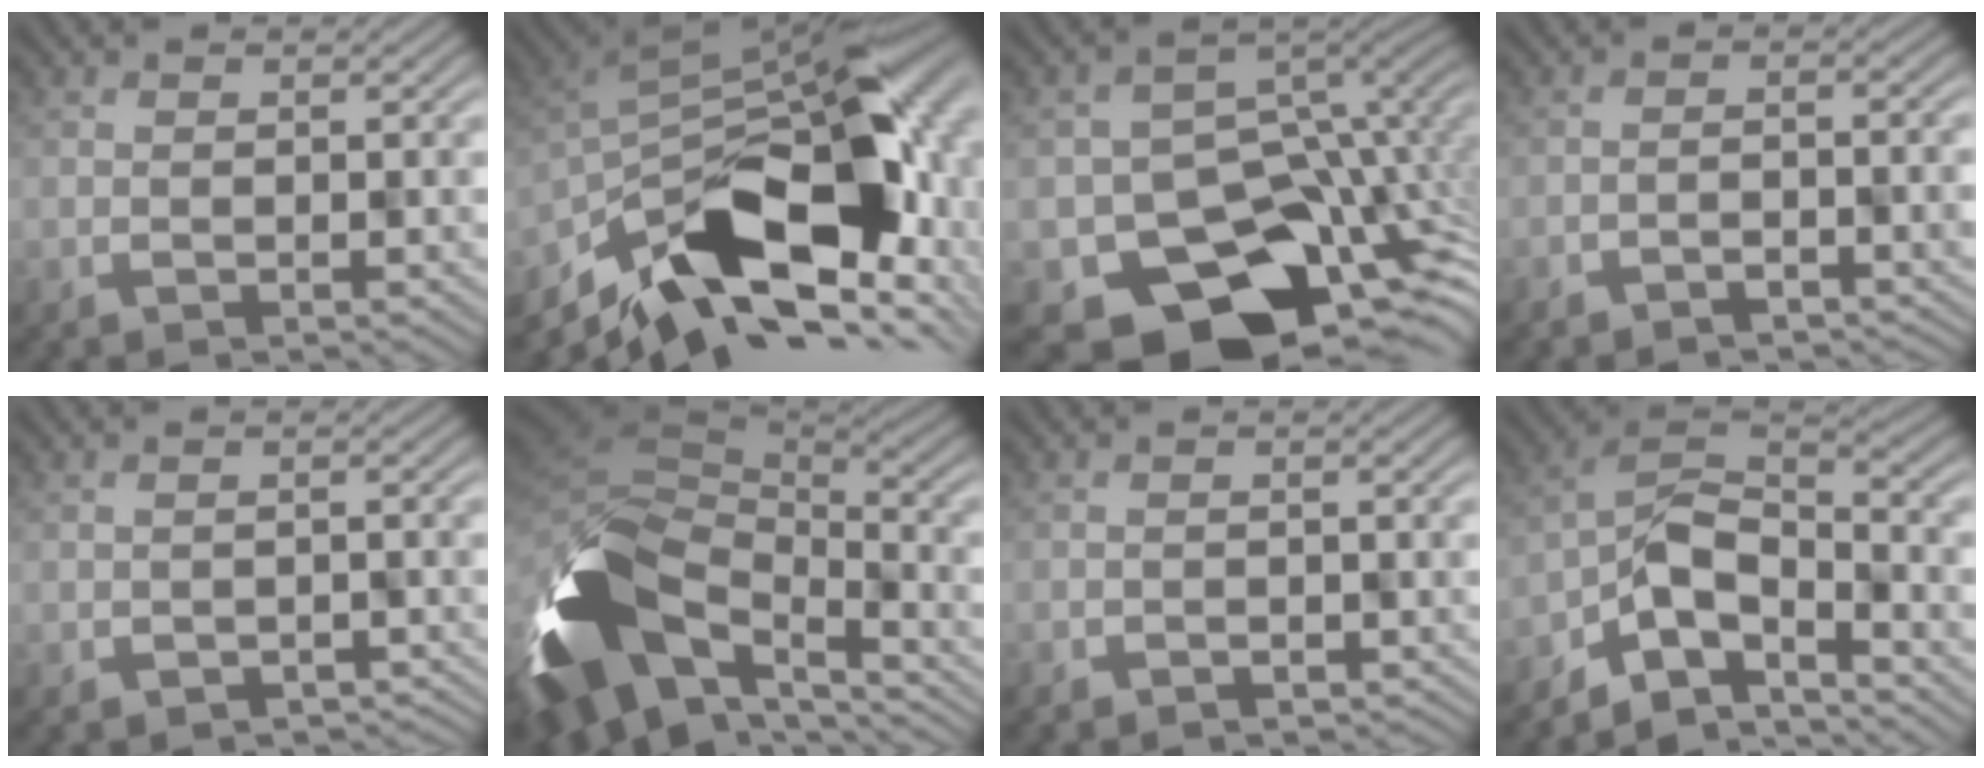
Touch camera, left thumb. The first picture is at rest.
{"total": 15.2, "force": [-5.4, 8.6, 11.3], "torque": [-0.214, -0.025, -0.086]}
{"total": 14.2, "force": [-5.7, 11.3, 6.4], "torque": [-0.099, -0.065, -0.066]}
{"total": 1.7, "force": [-1.6, 0.3, 0.4], "torque": [-0.008, 0.000, -0.024]}
{"total": 1.9, "force": [-1.7, 0.9, 0.1], "torque": [-0.003, -0.006, -0.015]}
{"total": 15.8, "force": [-4.7, 10.8, 10.6], "torque": [-0.258, -0.056, -0.058]}
{"total": 1.4, "force": [-1.3, 0.4, -0.4], "torque": [0.002, -0.005, -0.014]}
{"total": 8.3, "force": [-5.0, 4.2, 5.1], "torque": [-0.098, -0.011, -0.105]}